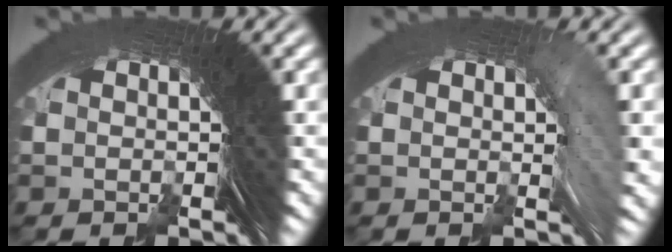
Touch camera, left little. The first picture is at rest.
{"total": 1.6, "force": [0.0, 0.1, 1.6], "torque": [-0.022, 0.004, 0.000]}